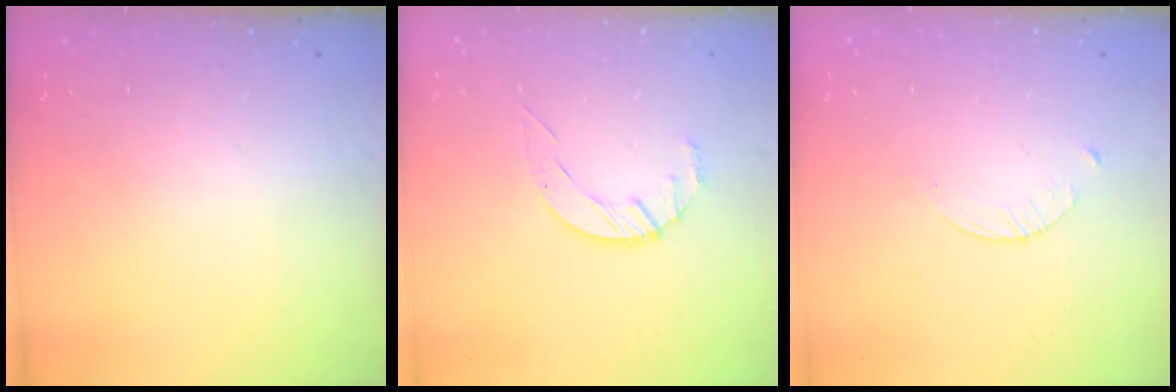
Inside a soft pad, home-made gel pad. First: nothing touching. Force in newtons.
{"total": 3.4, "press": 3.3, "slide": 0.5}
{"total": 1.5, "press": 1.5, "slide": 0.2}